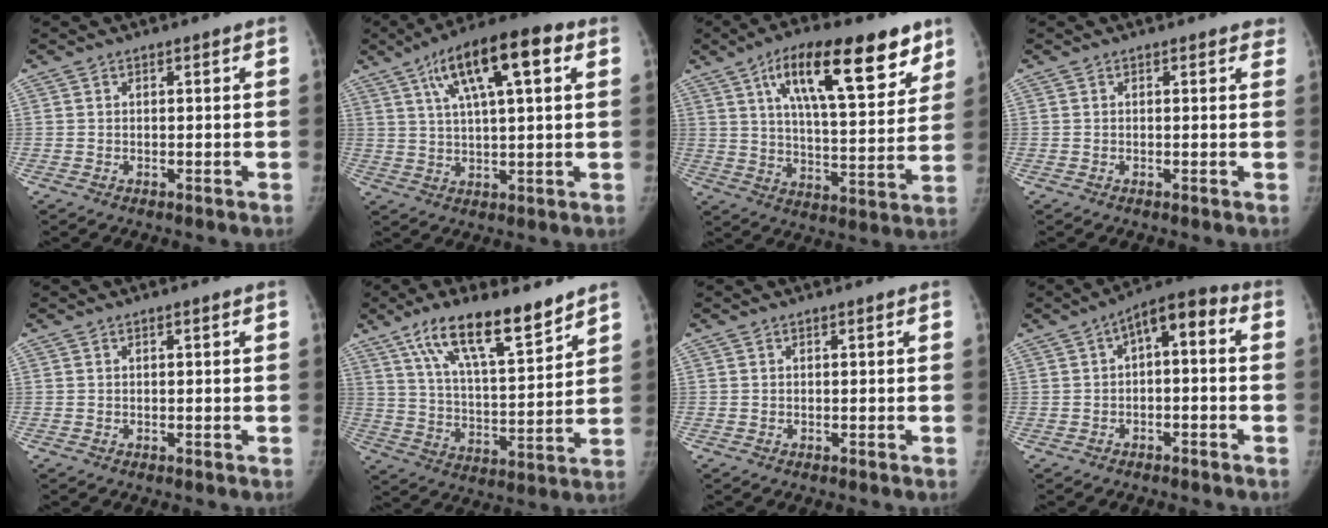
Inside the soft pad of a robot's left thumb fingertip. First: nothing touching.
{"total": 15.6, "force": [6.5, 4.8, 13.3], "torque": [-0.203, 0.006, 0.102]}
{"total": 22.2, "force": [12.1, 8.0, 16.7], "torque": [-0.221, -0.033, 0.194]}
{"total": 1.5, "force": [1.2, 0.7, 0.5], "torque": [0.012, -0.002, 0.005]}
{"total": 0.0}
{"total": 16.3, "force": [11.2, 4.7, 10.8], "torque": [-0.158, -0.055, 0.201]}
{"total": 0.0}
{"total": 7.5, "force": [0.1, 3.7, 6.5], "torque": [-0.078, 0.045, -0.010]}